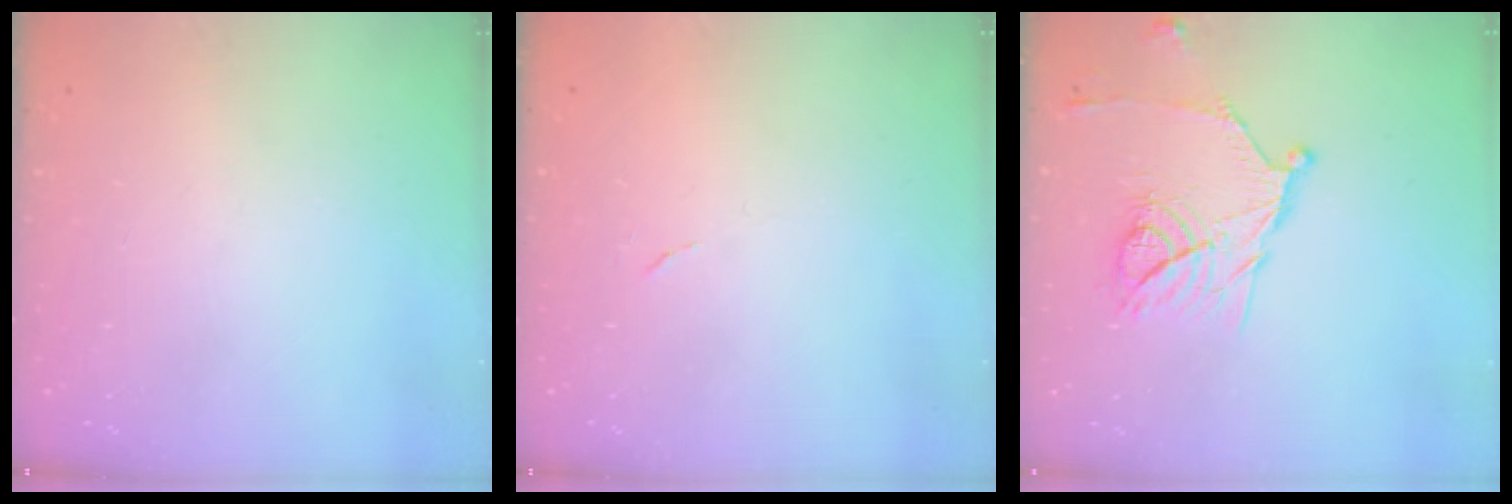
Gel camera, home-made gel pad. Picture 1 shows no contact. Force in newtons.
{"total": 3.8, "press": 3.8, "slide": 0.2}
{"total": 14.1, "press": 14.1, "slide": 0.2}